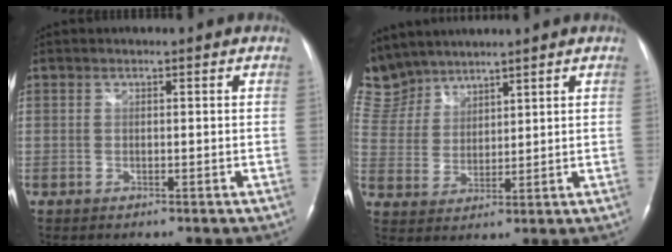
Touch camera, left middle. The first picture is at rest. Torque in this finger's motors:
{"motor_torque": [0.83, -1.31, 0.01, -0.12]}